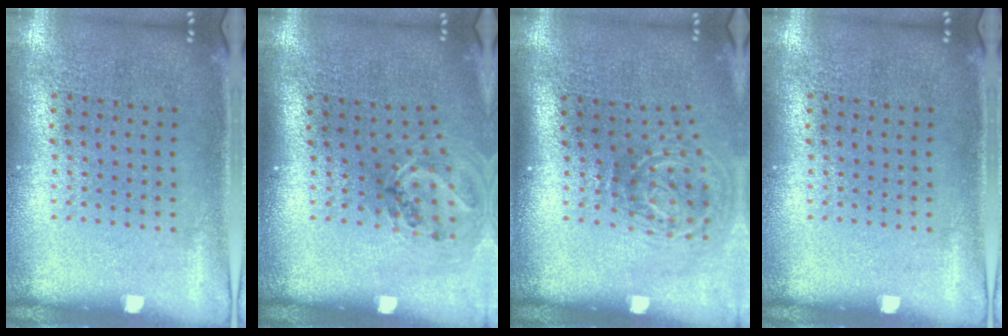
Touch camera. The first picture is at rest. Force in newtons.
{"total": 1.2, "press": 1.0, "slide": 0.6}
{"total": 2.1, "press": 1.2, "slide": 1.6}
{"total": 0.0}